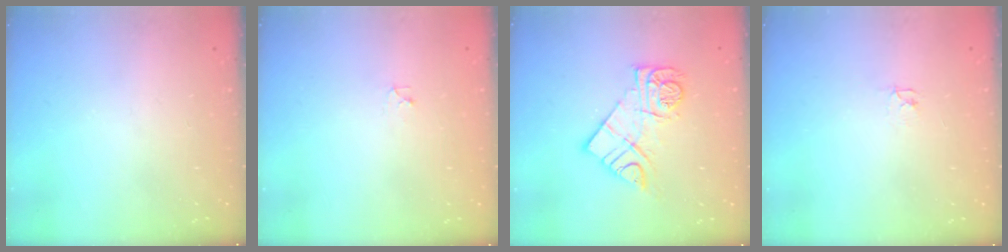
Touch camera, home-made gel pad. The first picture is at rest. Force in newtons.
{"total": 2.8, "press": 2.7, "slide": 0.4}
{"total": 12.0, "press": 11.9, "slide": 1.3}
{"total": 2.1, "press": 2.1, "slide": 0.3}